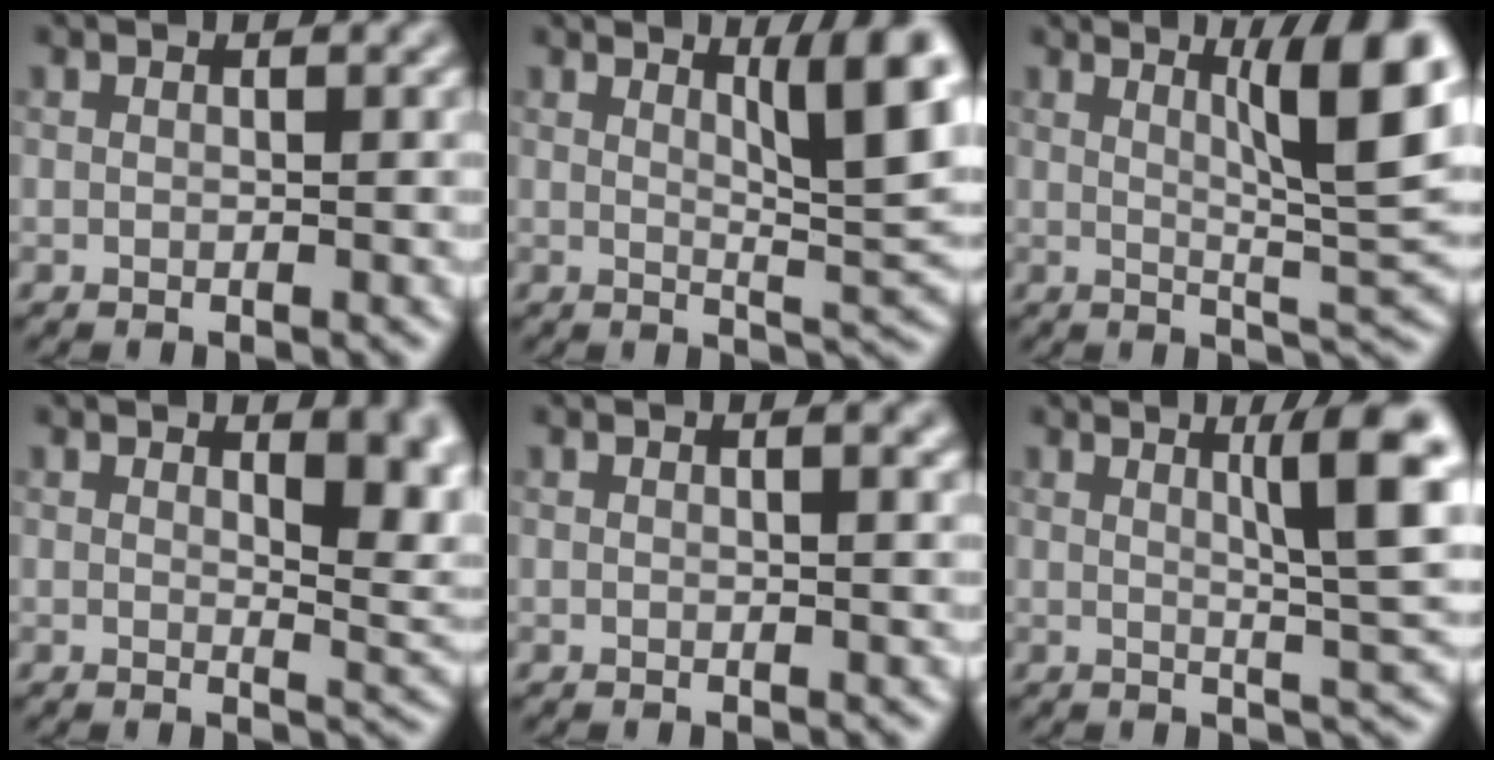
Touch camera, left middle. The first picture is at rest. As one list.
[{"total": 6.8, "force": [2.7, 1.3, 6.1], "torque": [-0.080, -0.007, 0.045]}, {"total": 8.5, "force": [3.0, 1.5, 7.9], "torque": [-0.101, 0.002, 0.051]}, {"total": 5.7, "force": [2.2, 2.4, 4.8], "torque": [-0.048, -0.006, 0.038]}, {"total": 1.5, "force": [0.6, 0.4, 1.3], "torque": [-0.013, 0.003, 0.007]}, {"total": 7.4, "force": [2.3, 1.2, 7.0], "torque": [-0.087, 0.001, 0.037]}]